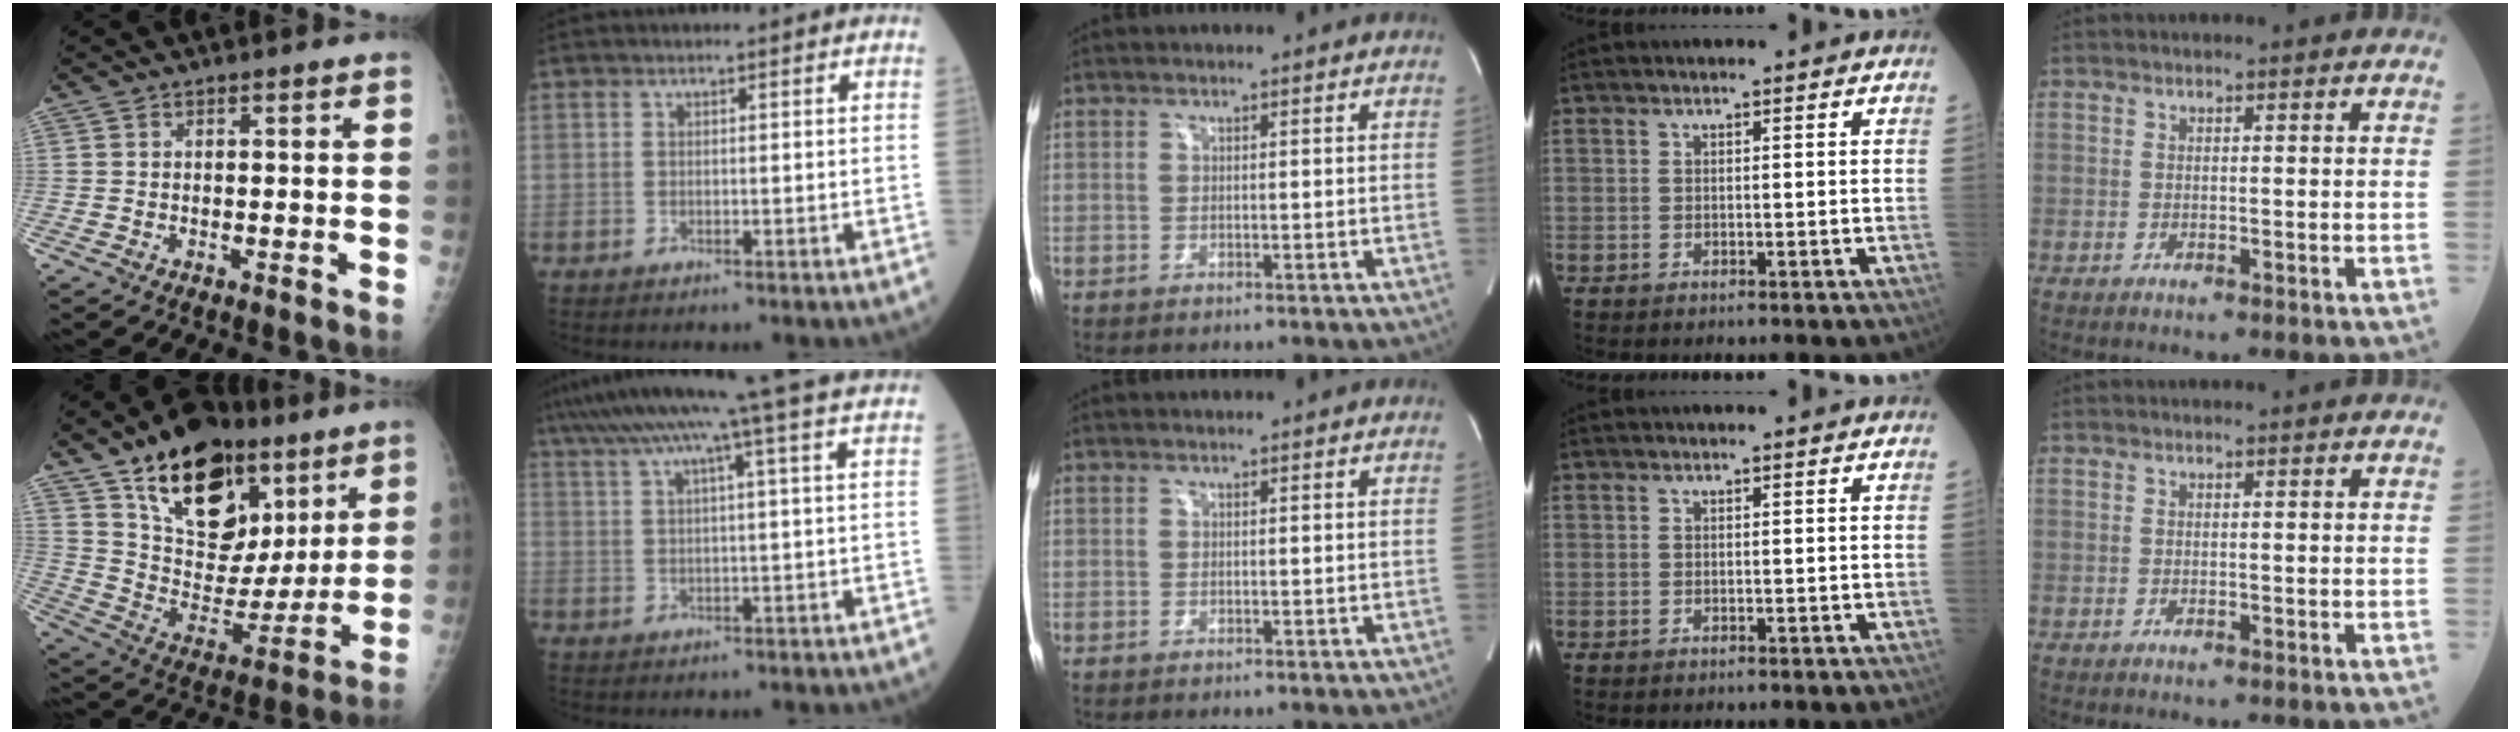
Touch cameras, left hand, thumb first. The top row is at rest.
{"thumb": {"total": 25.4, "force": [13.9, 15.0, 15.1], "torque": [-0.195, -0.035, 0.240]}, "index": {"total": 14.1, "force": [11.0, -2.5, 8.5], "torque": [-0.145, 0.017, 0.148]}}